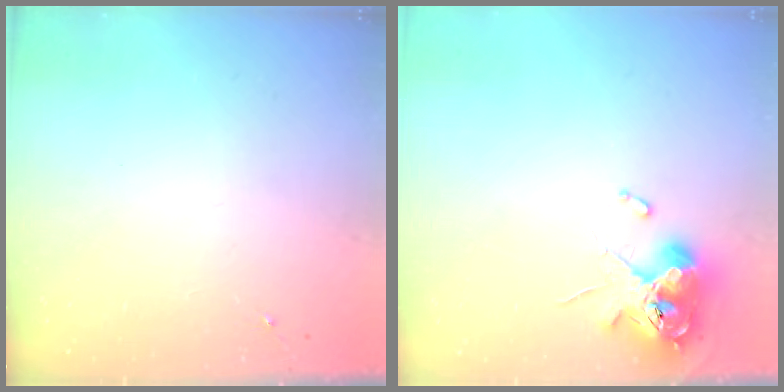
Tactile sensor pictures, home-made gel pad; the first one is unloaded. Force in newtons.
{"total": 11.9, "press": 11.7, "slide": 2.1}